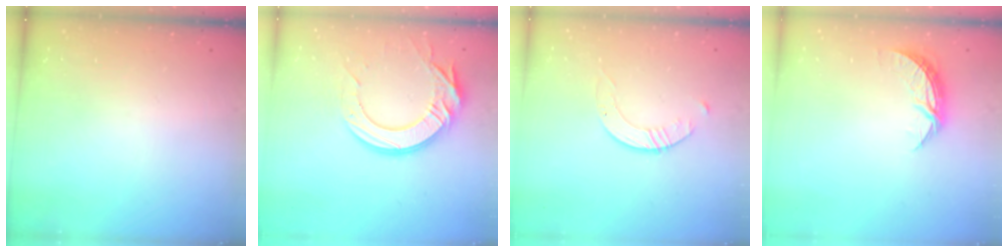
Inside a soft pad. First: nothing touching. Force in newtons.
{"total": 15.8, "press": 15.7, "slide": 1.7}
{"total": 2.6, "press": 2.6, "slide": 0.3}
{"total": 6.7, "press": 6.7, "slide": 0.4}